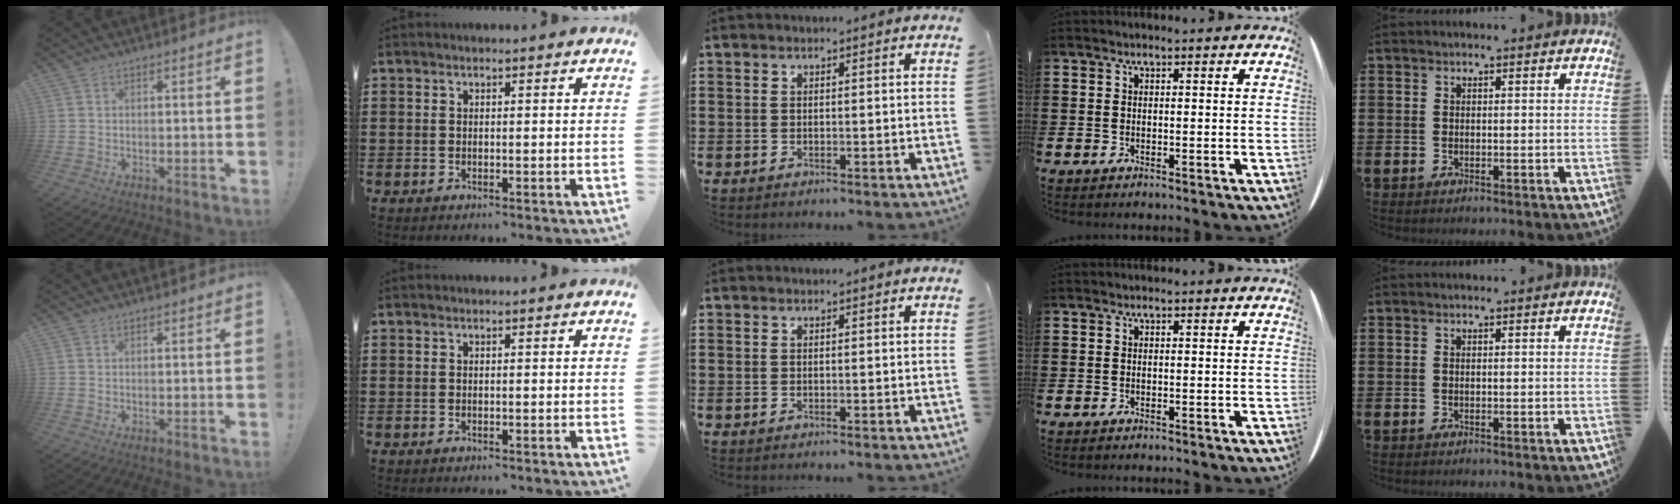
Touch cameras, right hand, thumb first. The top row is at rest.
{}